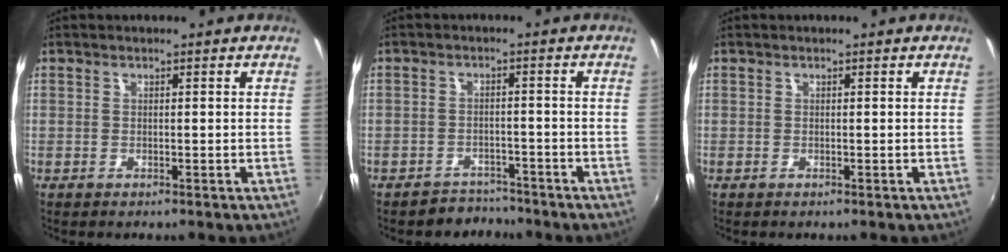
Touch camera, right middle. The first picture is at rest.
{"total": 3.6, "force": [-3.3, 1.3, -0.6], "torque": [0.002, 0.008, -0.052]}
{"total": 0.0}